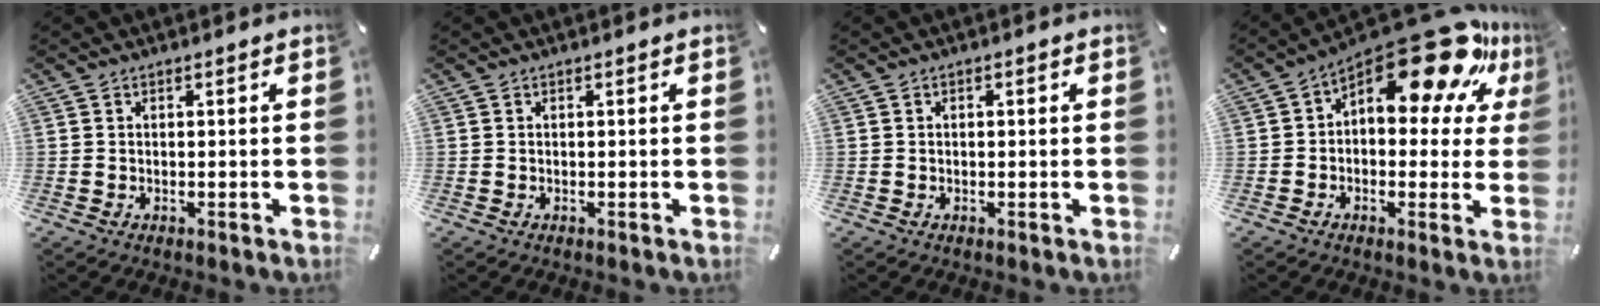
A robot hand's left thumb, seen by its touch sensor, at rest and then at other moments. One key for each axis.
{"total": 0.0}
{"total": 0.7, "fx": 0.0, "fy": 0.4, "fz": 0.5, "tx": -0.009, "ty": 0.002, "tz": -0.002}
{"total": 21.3, "fx": 12.2, "fy": 9.2, "fz": 14.8, "tx": -0.209, "ty": -0.083, "tz": 0.208}